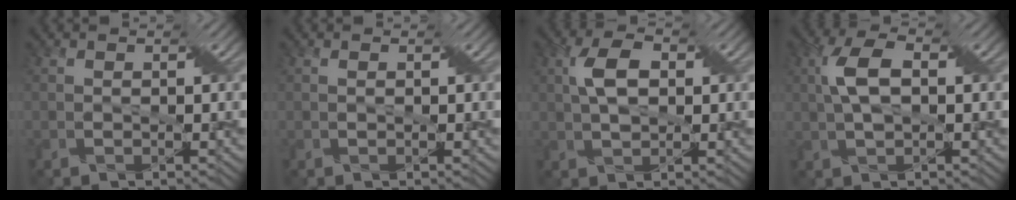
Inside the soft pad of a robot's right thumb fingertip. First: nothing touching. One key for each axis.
{"total": 0.0}
{"total": 5.3, "fx": 1.2, "fy": 2.8, "fz": 4.3, "tx": -0.091, "ty": 0.008, "tz": 0.020}
{"total": 5.8, "fx": 1.1, "fy": 2.7, "fz": 5.0, "tx": -0.114, "ty": 0.014, "tz": 0.016}